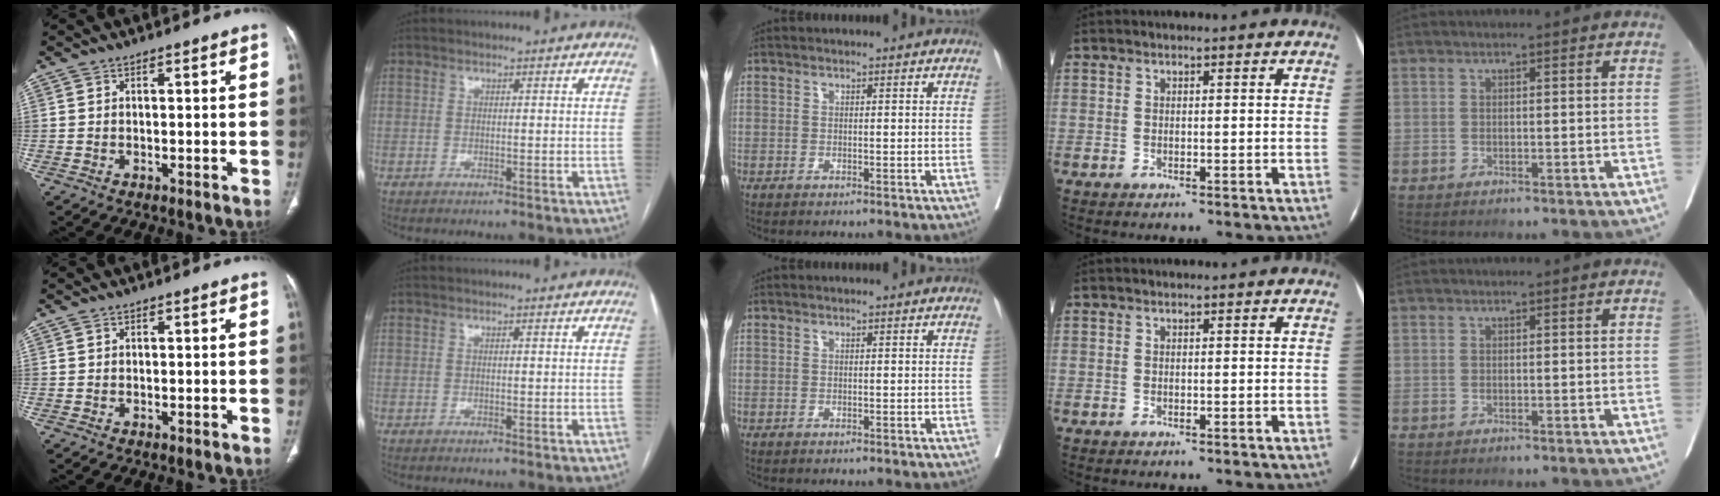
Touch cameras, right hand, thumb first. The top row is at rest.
{}